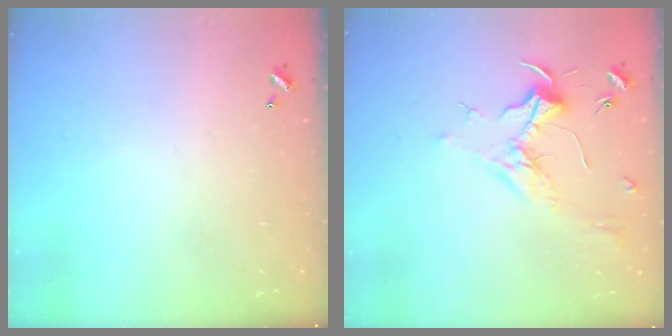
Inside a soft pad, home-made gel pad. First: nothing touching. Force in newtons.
{"total": 1.7, "press": 1.5, "slide": 0.8}